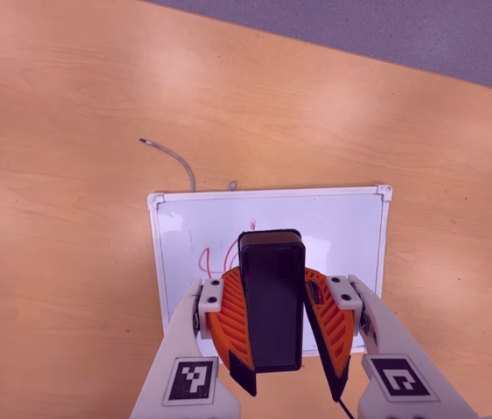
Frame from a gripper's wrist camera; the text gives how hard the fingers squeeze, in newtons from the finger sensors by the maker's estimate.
{"total": 9.6, "left": 10.5, "right": 8.7}